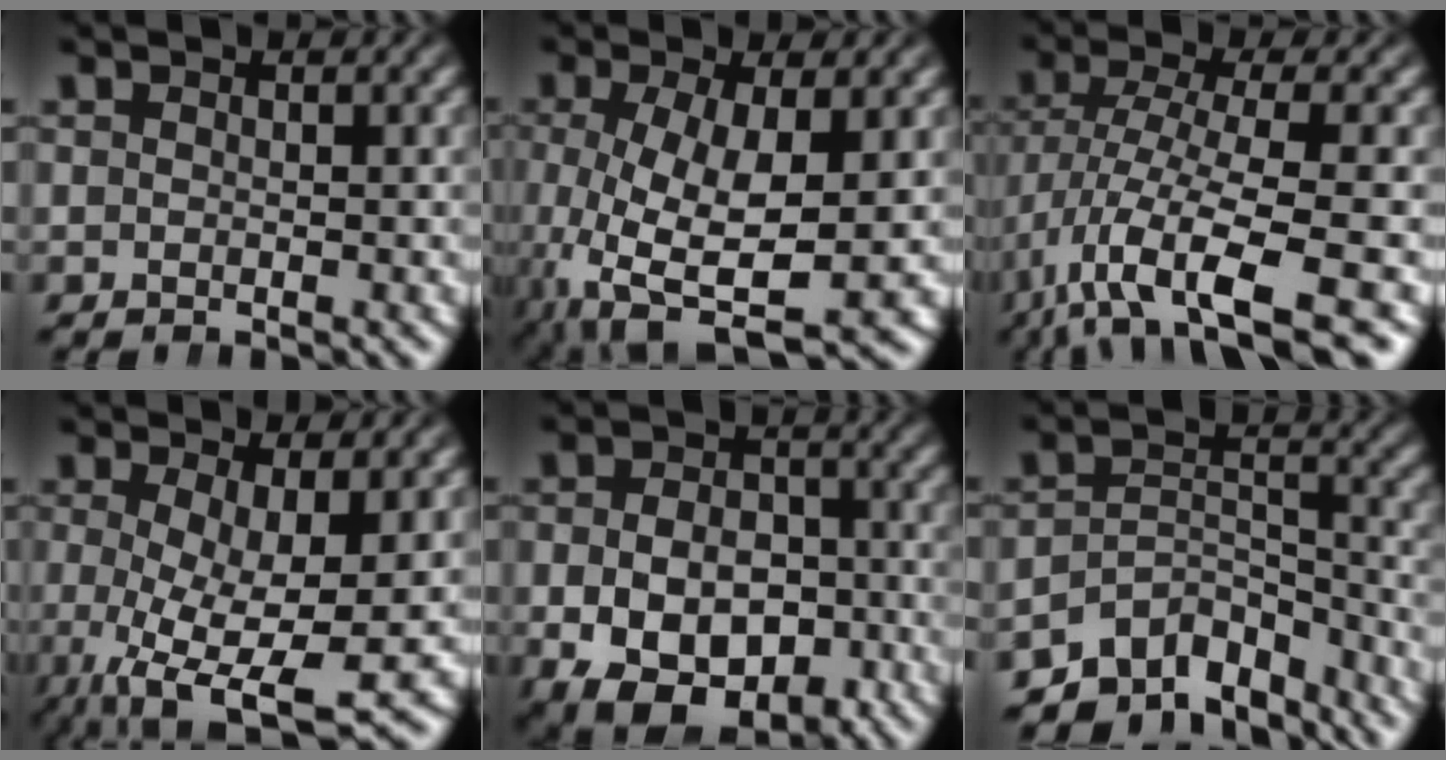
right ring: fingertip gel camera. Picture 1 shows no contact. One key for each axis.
{"total": 10.3, "fx": -2.8, "fy": 5.7, "fz": 8.1, "tx": -0.176, "ty": -0.057, "tz": -0.014}
{"total": 9.5, "fx": -5.7, "fy": 3.5, "fz": 6.8, "tx": -0.142, "ty": -0.051, "tz": -0.064}
{"total": 8.3, "fx": -2.7, "fy": 3.8, "fz": 6.9, "tx": -0.149, "ty": -0.058, "tz": -0.016}
{"total": 11.7, "fx": -5.0, "fy": 8.3, "fz": 6.5, "tx": -0.114, "ty": -0.049, "tz": -0.064}
{"total": 10.7, "fx": -8.0, "fy": 5.3, "fz": 4.8, "tx": -0.072, "ty": -0.039, "tz": -0.115}